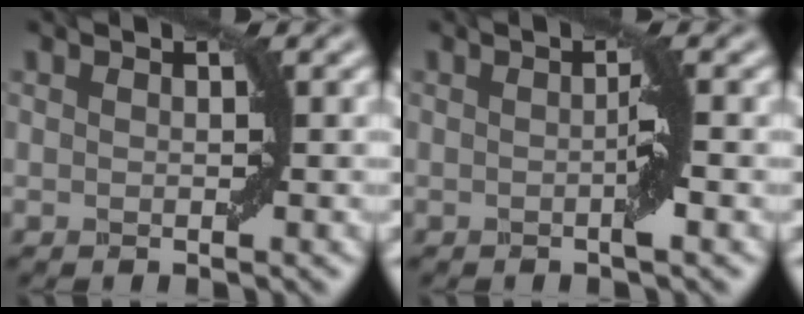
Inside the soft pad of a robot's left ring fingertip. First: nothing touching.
{"total": 1.8, "force": [-0.2, -0.1, 1.8], "torque": [-0.033, -0.001, -0.005]}